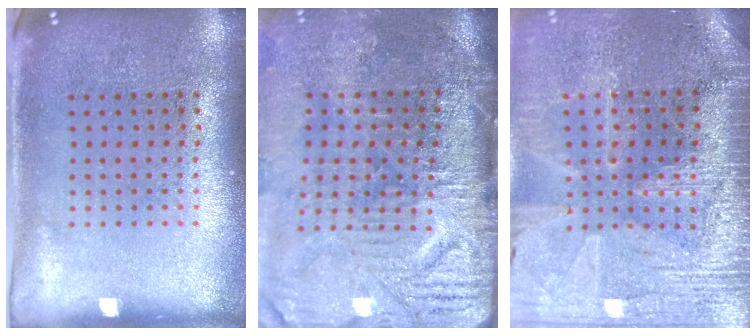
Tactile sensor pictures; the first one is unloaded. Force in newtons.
{"total": 4.8, "press": 3.9, "slide": 2.8}
{"total": 3.5, "press": 3.3, "slide": 1.2}